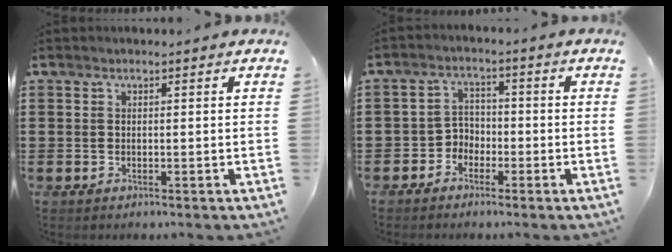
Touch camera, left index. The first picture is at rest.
{"total": 3.2, "force": [-2.3, 2.1, 0.5], "torque": [-0.019, 0.007, -0.052]}